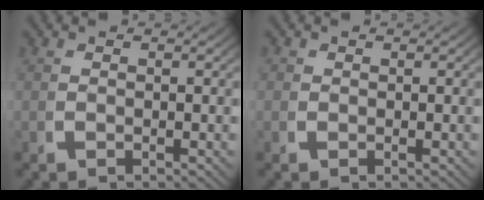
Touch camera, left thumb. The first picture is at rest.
{"total": 0.7, "force": [0.1, 0.7, 0.1], "torque": [-0.005, -0.006, 0.002]}